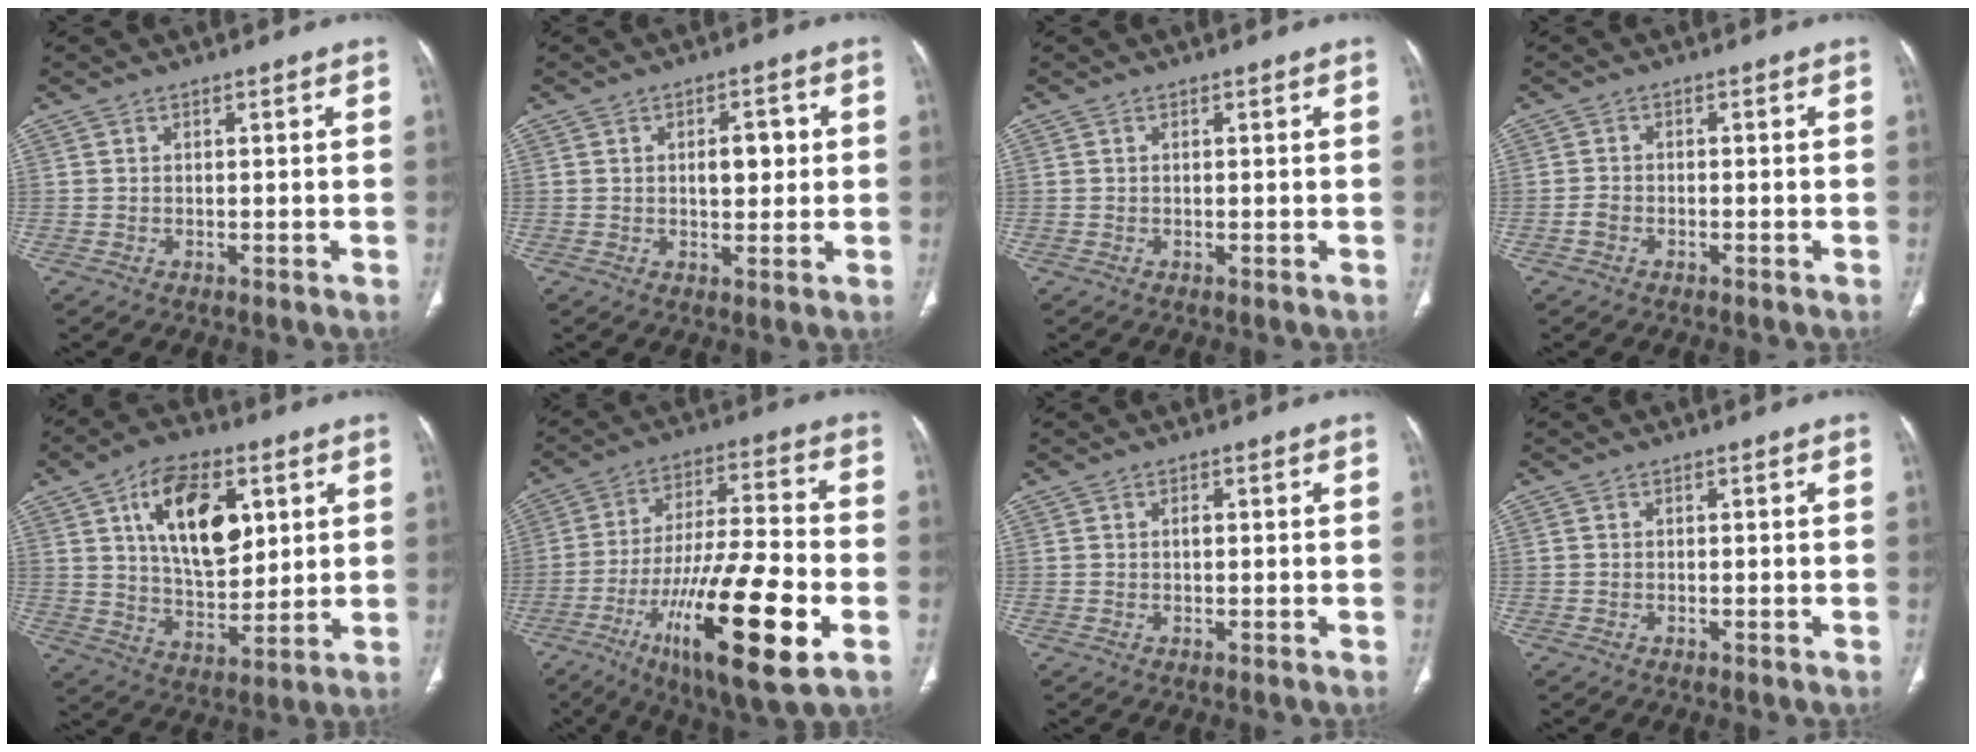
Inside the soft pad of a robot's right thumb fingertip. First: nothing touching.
{"total": 5.1, "force": [0.8, 2.7, 4.2], "torque": [-0.047, 0.000, 0.011]}
{"total": 0.0}
{"total": 1.6, "force": [-0.9, 1.0, 0.9], "torque": [-0.021, 0.006, -0.022]}
{"total": 17.0, "force": [5.9, 9.4, 12.9], "torque": [-0.176, -0.024, 0.106]}
{"total": 23.6, "force": [-9.0, 5.7, 21.1], "torque": [-0.380, 0.016, -0.145]}
{"total": 0.7, "force": [0.0, 0.3, 0.6], "torque": [-0.011, 0.001, 0.000]}
{"total": 0.0}